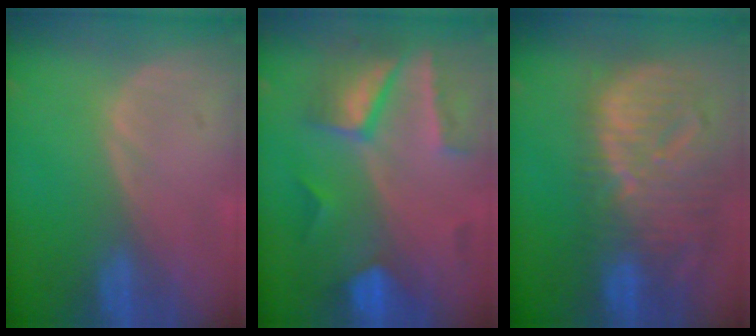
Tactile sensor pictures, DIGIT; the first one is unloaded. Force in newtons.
{"total": 8.5, "press": 7.8, "slide": 3.4}
{"total": 12.6, "press": 11.0, "slide": 6.2}